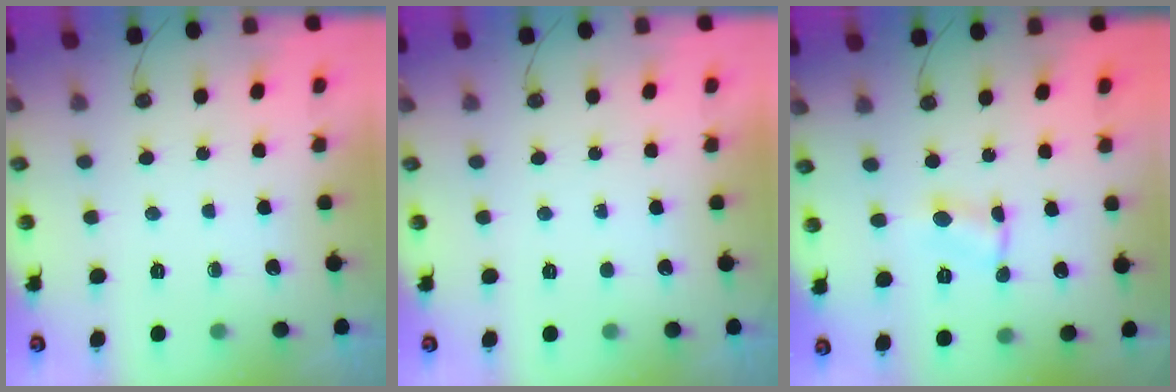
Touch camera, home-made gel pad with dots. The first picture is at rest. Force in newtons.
{"total": 0.0}
{"total": 1.5, "press": 1.5, "slide": 0.2}